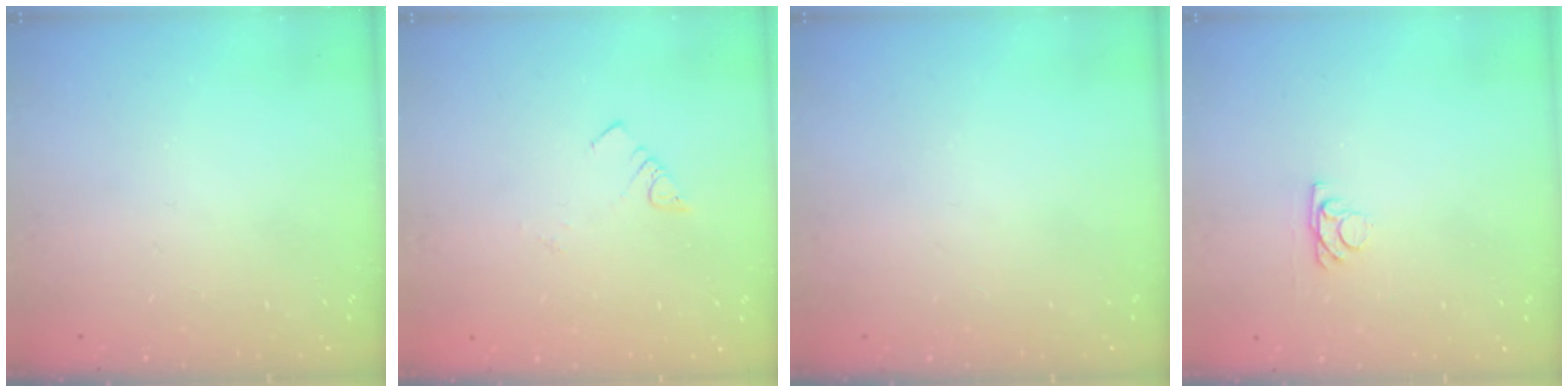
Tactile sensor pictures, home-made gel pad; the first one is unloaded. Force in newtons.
{"total": 1.8, "press": 1.8, "slide": 0.2}
{"total": 0.0}
{"total": 3.0, "press": 3.0, "slide": 0.5}